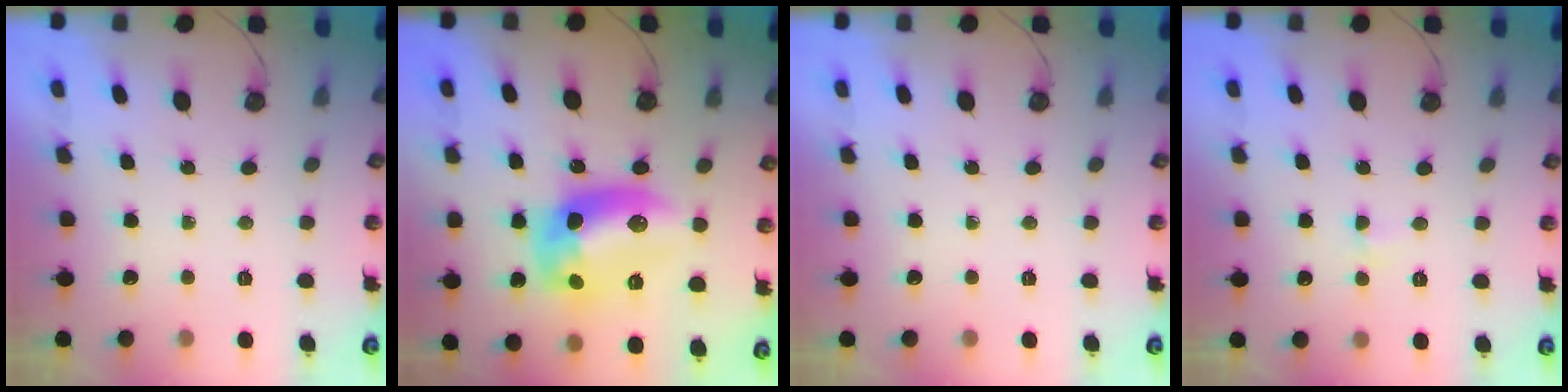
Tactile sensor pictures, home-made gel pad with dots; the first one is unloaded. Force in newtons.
{"total": 16.1, "press": 16.0, "slide": 1.0}
{"total": 0.0}
{"total": 2.8, "press": 2.7, "slide": 0.5}